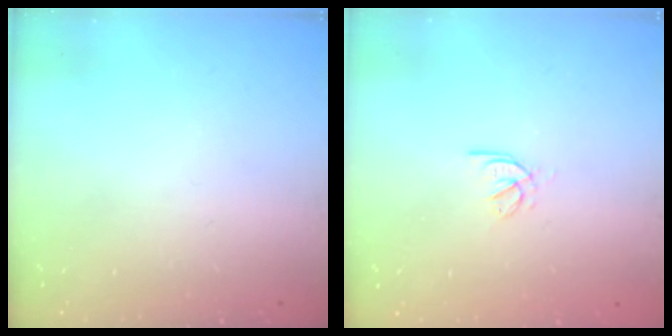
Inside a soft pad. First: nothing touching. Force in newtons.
{"total": 2.9, "press": 2.8, "slide": 0.8}